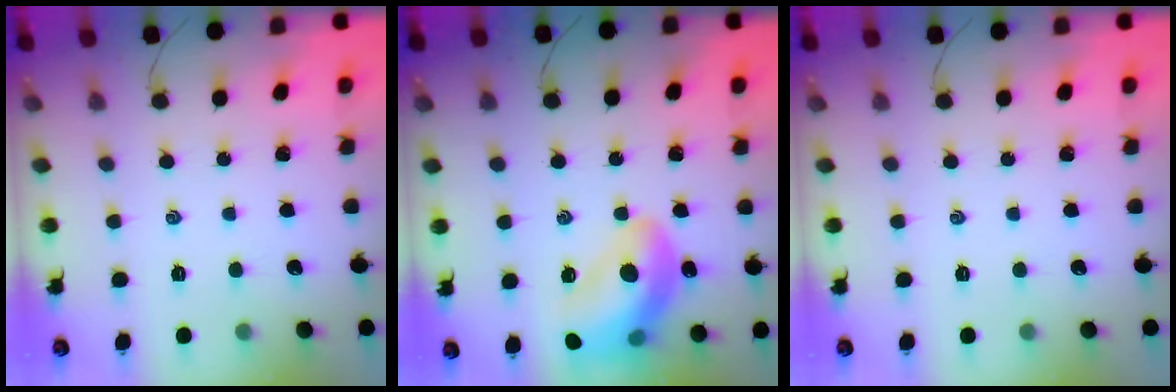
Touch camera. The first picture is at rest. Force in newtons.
{"total": 18.1, "press": 17.9, "slide": 3.1}
{"total": 0.0}